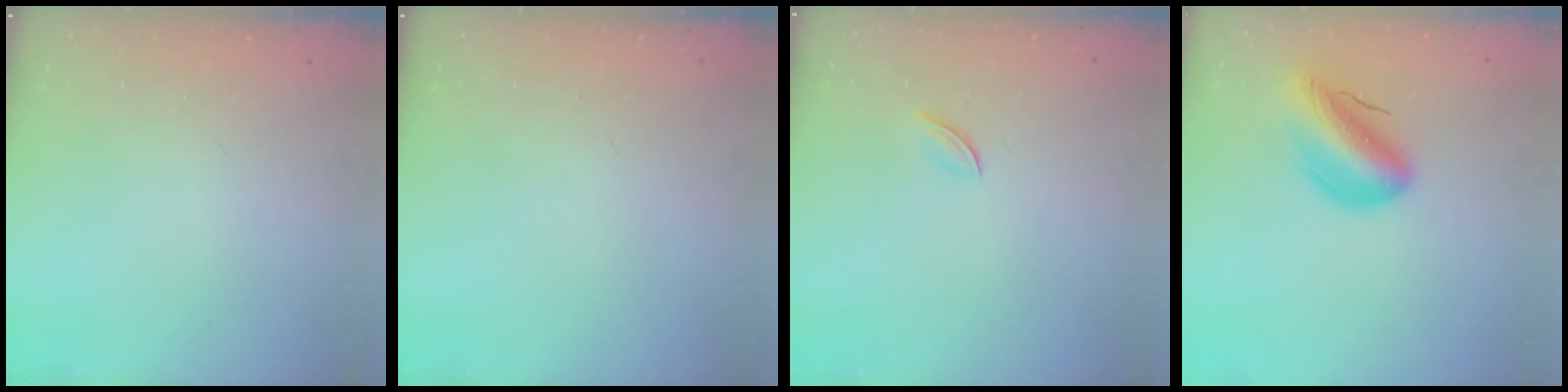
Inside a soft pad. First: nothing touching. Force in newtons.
{"total": 0.0}
{"total": 2.8, "press": 2.7, "slide": 0.9}
{"total": 12.2, "press": 11.6, "slide": 3.5}